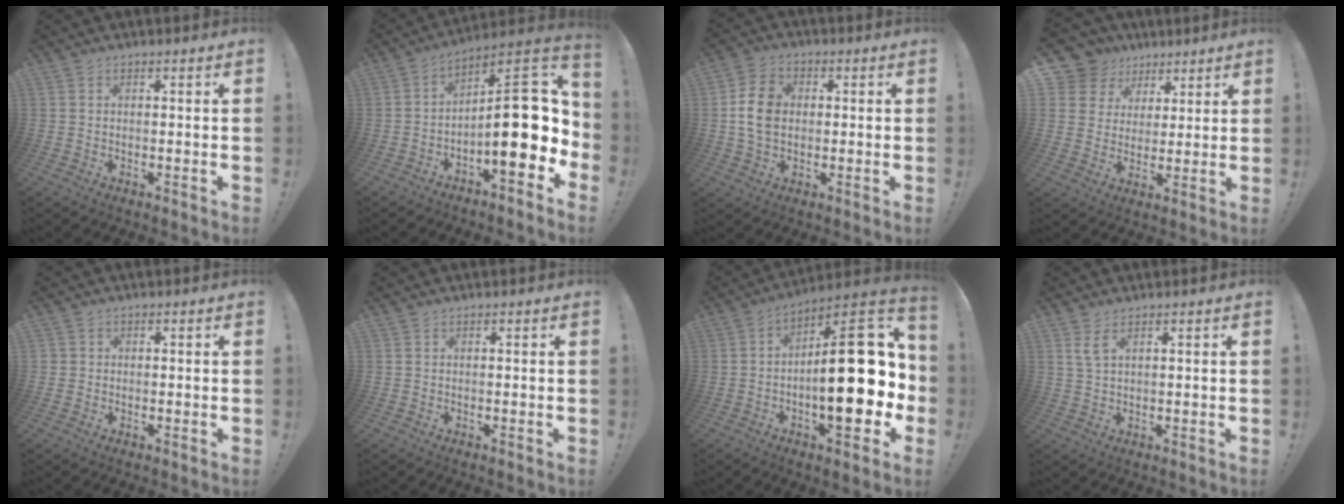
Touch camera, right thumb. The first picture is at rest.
{"total": 19.4, "force": [-2.0, 7.2, 17.9], "torque": [-0.255, 0.013, -0.023]}
{"total": 9.6, "force": [0.1, 7.3, 6.3], "torque": [-0.115, 0.012, 0.005]}
{"total": 10.4, "force": [5.6, 8.5, 2.3], "torque": [-0.042, -0.040, 0.116]}
{"total": 1.0, "force": [0.2, 0.9, 0.2], "torque": [-0.007, 0.002, 0.006]}
{"total": 0.0}
{"total": 26.6, "force": [-2.5, 10.9, 24.1], "torque": [-0.342, 0.018, -0.031]}
{"total": 3.6, "force": [1.9, 1.1, 2.8], "torque": [-0.056, -0.003, 0.036]}